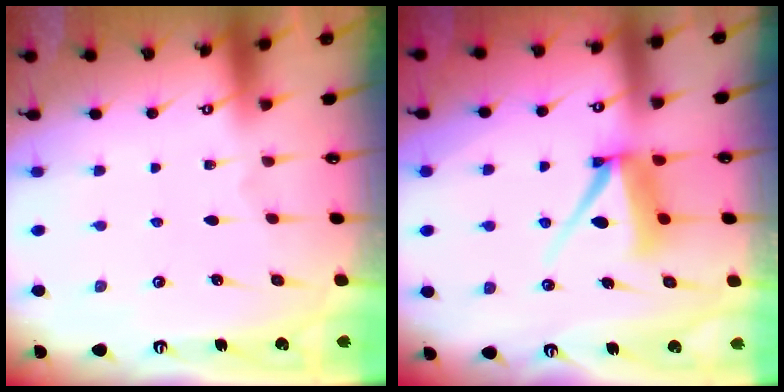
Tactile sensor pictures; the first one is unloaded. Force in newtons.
{"total": 8.3, "press": 8.3, "slide": 0.9}